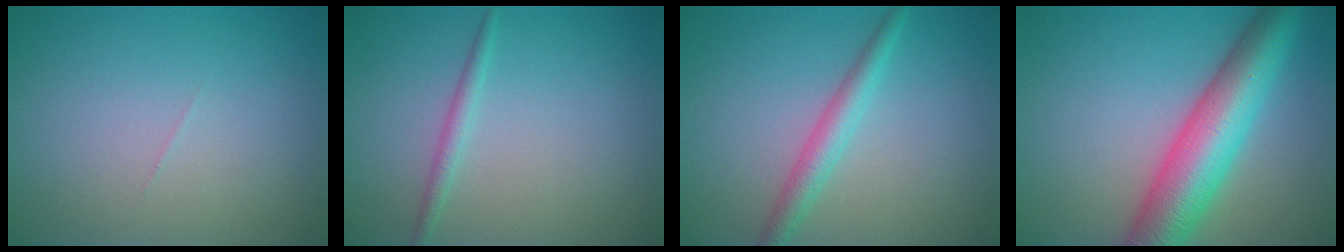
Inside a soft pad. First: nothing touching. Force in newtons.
{"total": 1.3, "press": 1.3, "slide": 0.1}
{"total": 2.7, "press": 2.7, "slide": 0.1}
{"total": 9.5, "press": 9.5, "slide": 0.2}